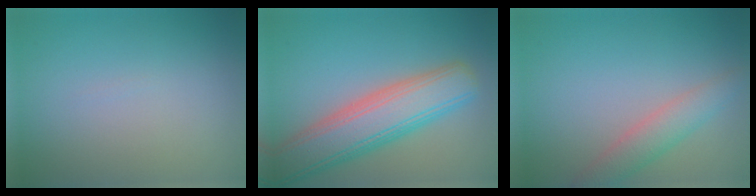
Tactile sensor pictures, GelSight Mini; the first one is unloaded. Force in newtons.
{"total": 8.0, "press": 8.0, "slide": 0.4}
{"total": 2.9, "press": 2.9, "slide": 0.2}